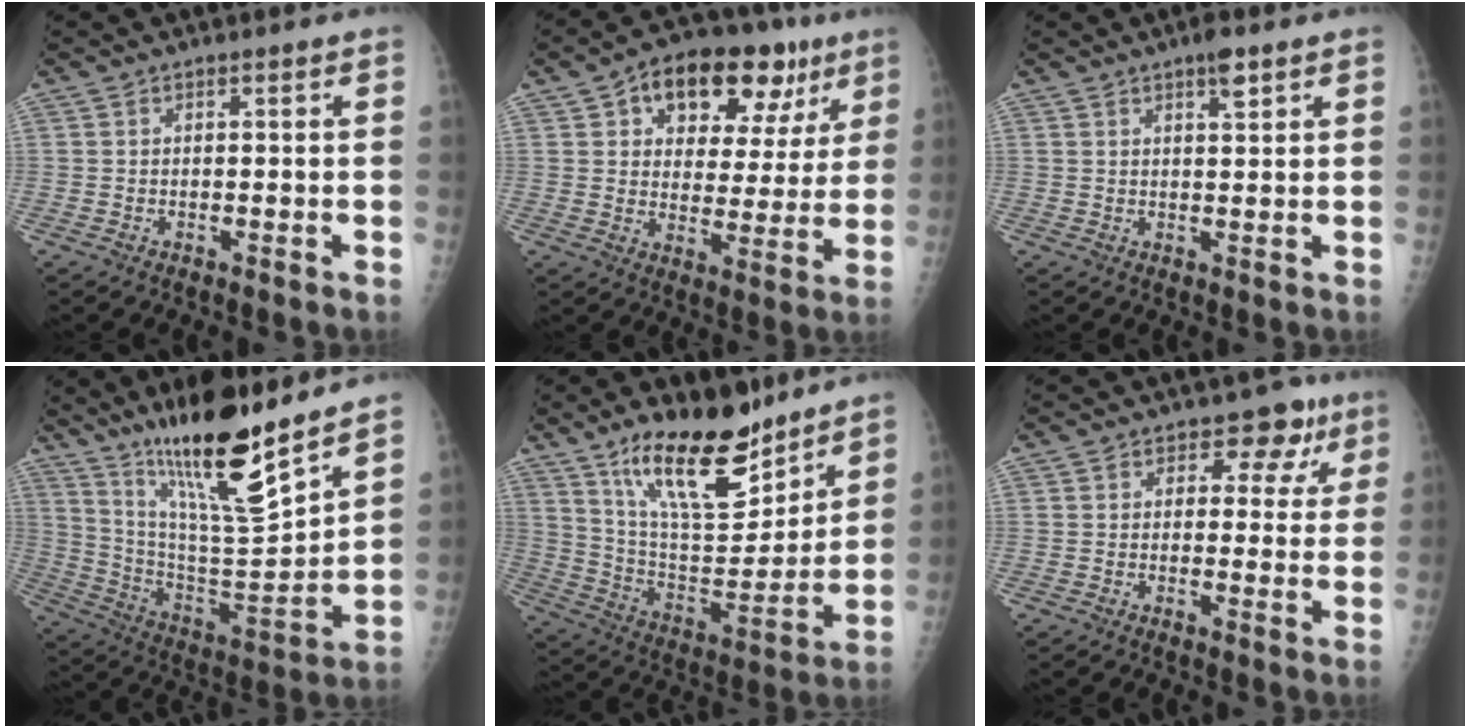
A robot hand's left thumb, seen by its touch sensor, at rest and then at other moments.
{"total": 19.0, "force": [9.4, 11.0, 12.4], "torque": [-0.123, -0.001, 0.133]}
{"total": 3.3, "force": [2.1, 0.8, 2.4], "torque": [-0.032, -0.010, 0.031]}
{"total": 20.8, "force": [15.5, 2.8, 13.7], "torque": [-0.208, -0.086, 0.279]}
{"total": 20.6, "force": [14.2, 7.8, 12.7], "torque": [-0.168, -0.087, 0.250]}
{"total": 7.1, "force": [3.4, 4.8, 3.9], "torque": [0.001, -0.006, 0.036]}